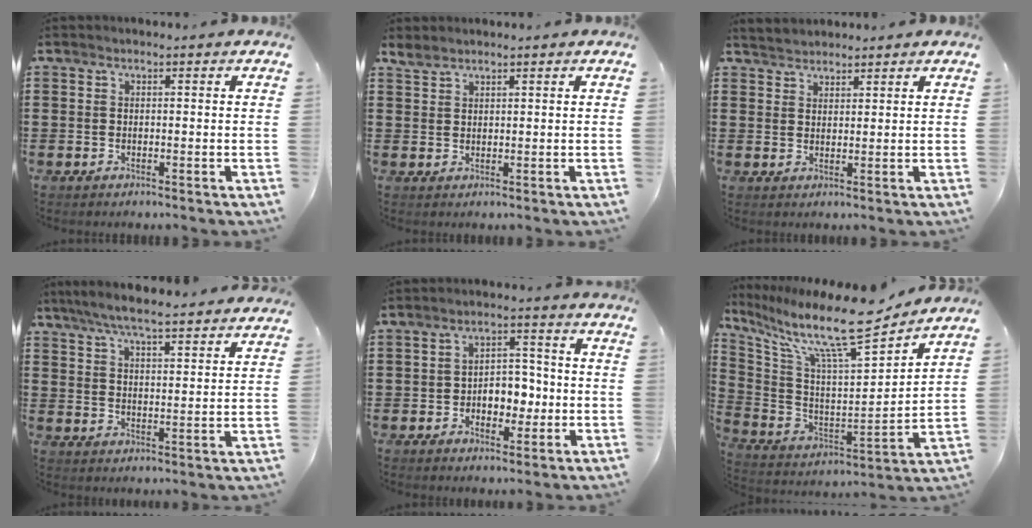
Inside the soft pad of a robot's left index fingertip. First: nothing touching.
{"total": 2.0, "force": [1.8, 0.6, 0.7], "torque": [-0.018, 0.000, 0.036]}
{"total": 2.1, "force": [2.0, 0.5, -0.3], "torque": [-0.002, 0.002, 0.040]}
{"total": 6.2, "force": [5.7, 0.0, 2.4], "torque": [-0.067, -0.029, 0.100]}
{"total": 5.2, "force": [-1.2, 3.6, 3.5], "torque": [-0.056, 0.004, -0.029]}
{"total": 13.5, "force": [11.0, 1.0, 7.7], "torque": [-0.181, -0.079, 0.180]}